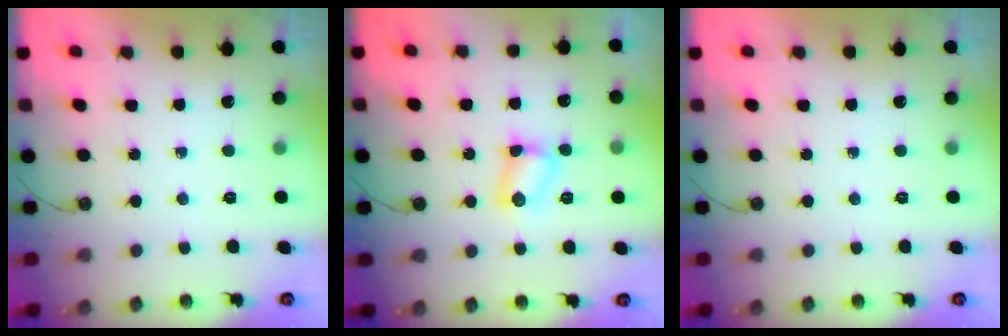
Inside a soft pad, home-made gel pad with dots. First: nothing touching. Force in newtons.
{"total": 5.7, "press": 4.5, "slide": 3.6}
{"total": 0.0}